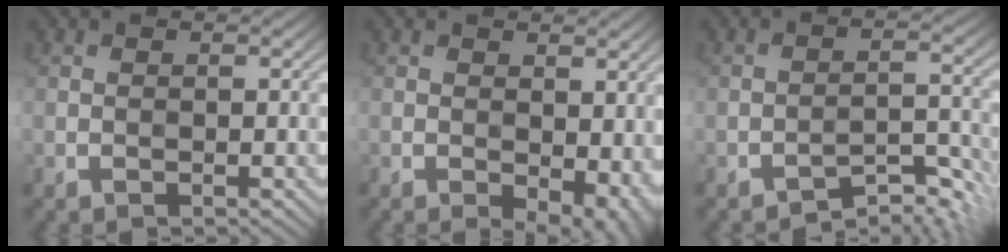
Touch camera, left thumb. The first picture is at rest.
{"total": 5.4, "force": [-1.3, 3.0, 4.2], "torque": [-0.058, -0.015, -0.011]}
{"total": 4.9, "force": [-4.1, 0.8, 2.4], "torque": [-0.035, 0.006, -0.064]}